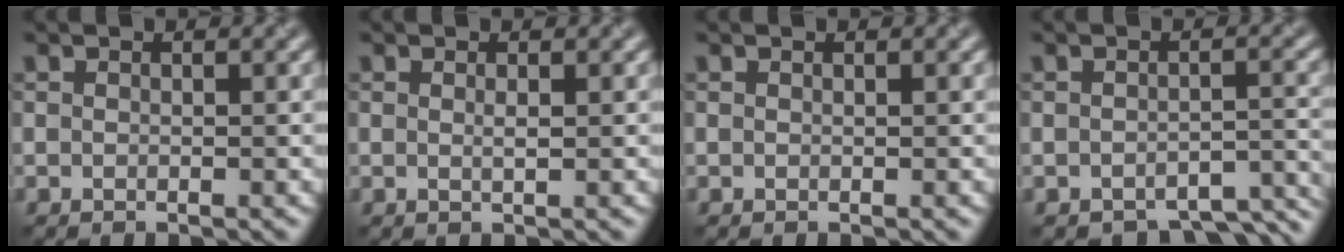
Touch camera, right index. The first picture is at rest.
{"total": 0.6, "force": [0.1, 0.0, 0.6], "torque": [-0.016, 0.002, 0.002]}
{"total": 0.0}
{"total": 5.0, "force": [-4.4, 1.7, 1.9], "torque": [-0.017, -0.014, -0.047]}